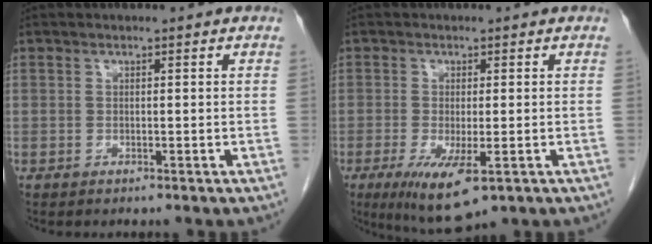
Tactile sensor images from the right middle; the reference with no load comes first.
{"total": 8.3, "force": [-3.7, 2.3, 7.0], "torque": [-0.117, -0.022, -0.054]}